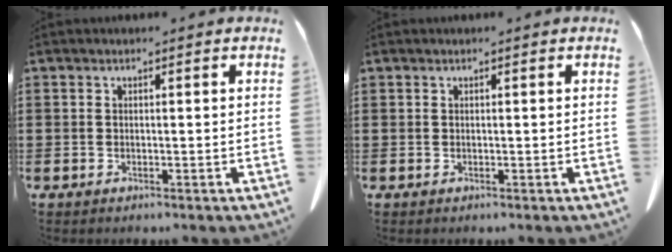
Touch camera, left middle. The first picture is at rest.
{"total": 0.0}